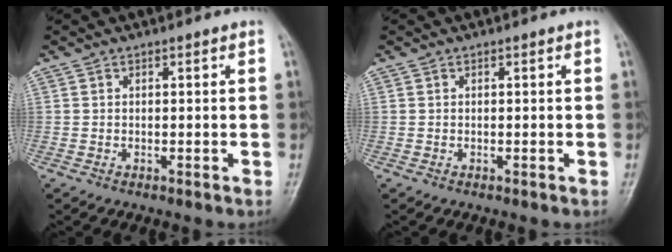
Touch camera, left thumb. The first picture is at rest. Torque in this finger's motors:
{"motor_torque": [0.04, 0.04, 0.04, -0.04, 0.00]}